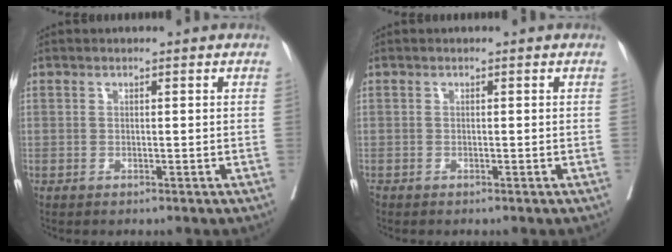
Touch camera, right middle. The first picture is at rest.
{"total": 1.1, "force": [-0.9, 0.6, 0.2], "torque": [-0.008, -0.004, -0.015]}